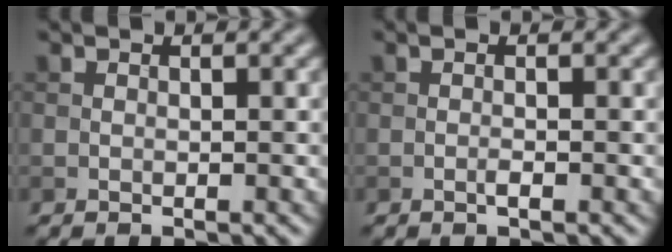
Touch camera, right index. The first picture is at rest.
{"total": 0.8, "force": [-0.3, 0.1, 0.7], "torque": [-0.015, 0.000, -0.008]}